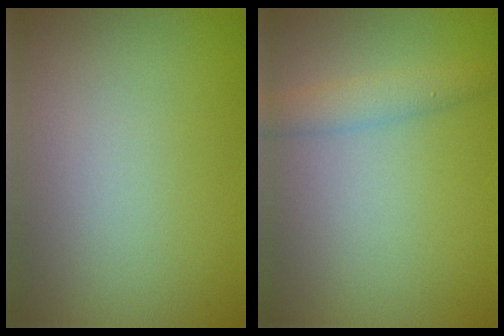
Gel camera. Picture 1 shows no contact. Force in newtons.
{"total": 2.2, "press": 2.2, "slide": 0.1}